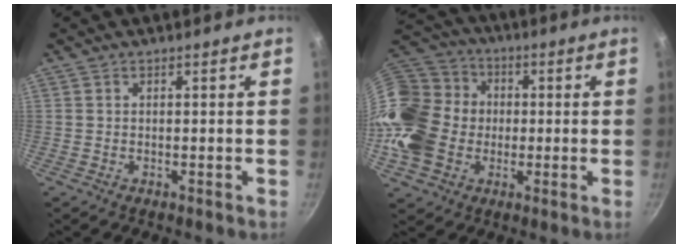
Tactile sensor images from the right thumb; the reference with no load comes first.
{"total": 20.3, "force": [-1.9, 17.2, 10.7], "torque": [-0.215, 0.048, -0.034]}